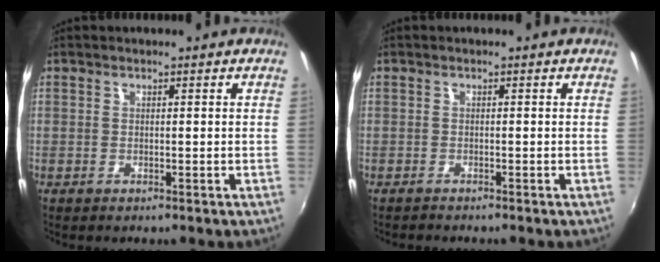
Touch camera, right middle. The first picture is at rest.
{"total": 1.0, "force": [-1.0, 0.1, 0.1], "torque": [-0.005, -0.005, -0.018]}